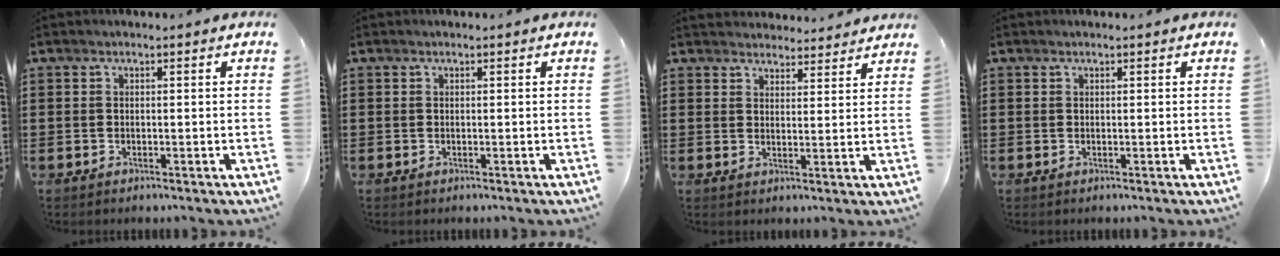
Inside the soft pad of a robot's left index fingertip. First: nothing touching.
{"total": 0.0}
{"total": 3.4, "force": [3.3, 0.5, -0.2], "torque": [-0.005, -0.010, 0.064]}
{"total": 0.0}